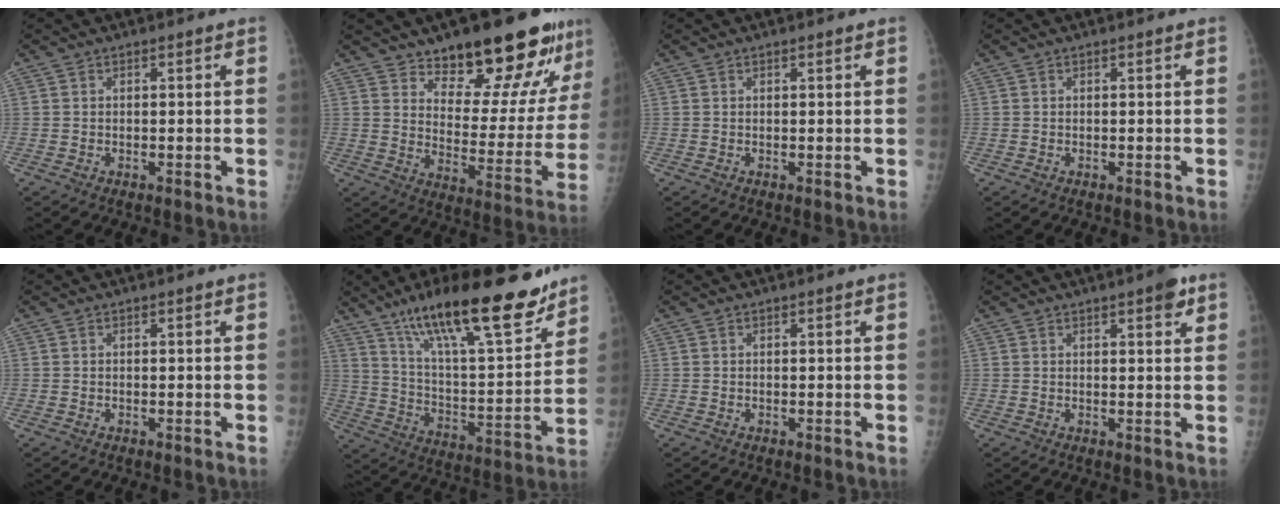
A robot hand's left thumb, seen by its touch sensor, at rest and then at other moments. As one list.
[{"total": 20.3, "force": [15.0, 6.7, 11.8], "torque": [-0.118, -0.100, 0.216]}, {"total": 0.5, "force": [0.3, 0.1, 0.4], "torque": [-0.007, 0.000, 0.004]}, {"total": 0.0}, {"total": 0.0}, {"total": 25.6, "force": [17.7, 6.3, 17.4], "torque": [-0.254, -0.069, 0.295]}, {"total": 0.0}, {"total": 3.7, "force": [2.1, 1.0, 2.8], "torque": [-0.031, -0.008, 0.024]}]